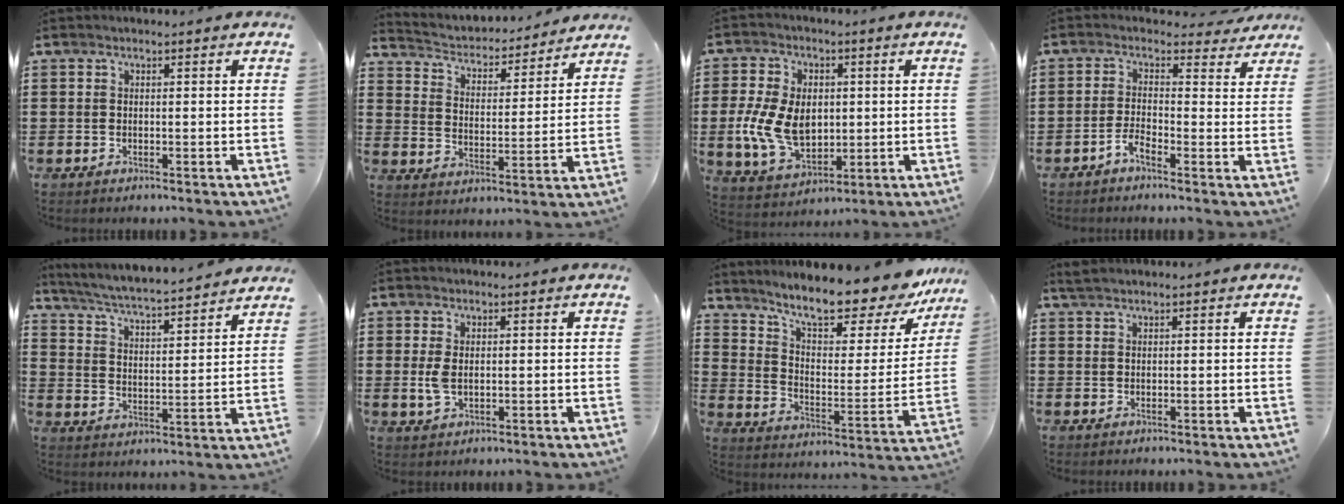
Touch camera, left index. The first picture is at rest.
{"total": 3.1, "force": [3.1, 0.5, 0.2], "torque": [-0.026, -0.031, 0.043]}
{"total": 10.4, "force": [-0.3, 7.2, 7.5], "torque": [-0.182, 0.010, -0.006]}
{"total": 2.3, "force": [-0.6, 1.3, 1.9], "torque": [-0.040, 0.004, -0.014]}
{"total": 4.7, "force": [4.5, -0.4, 1.2], "torque": [-0.046, -0.035, 0.071]}
{"total": 3.0, "force": [0.1, 1.8, 2.4], "torque": [-0.056, 0.002, 0.000]}
{"total": 11.6, "force": [10.2, 1.6, 5.3], "torque": [-0.111, -0.076, 0.171]}
{"total": 1.1, "force": [0.9, 0.1, 0.6], "torque": [-0.012, 0.001, 0.017]}